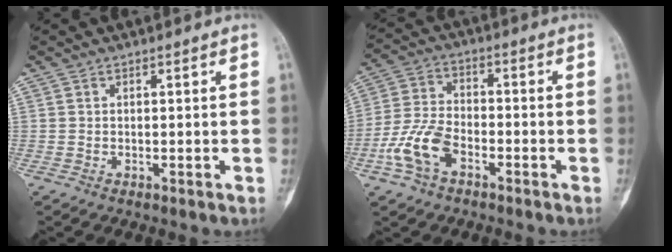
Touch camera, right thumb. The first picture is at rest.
{"total": 9.6, "force": [-4.3, 5.6, 6.5], "torque": [-0.138, 0.028, -0.085]}